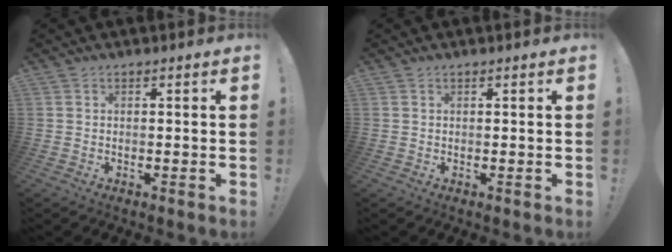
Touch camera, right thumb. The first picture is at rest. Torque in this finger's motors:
{"motor_torque": [0.09, 0.09, 0.06, 0.00, 0.00]}